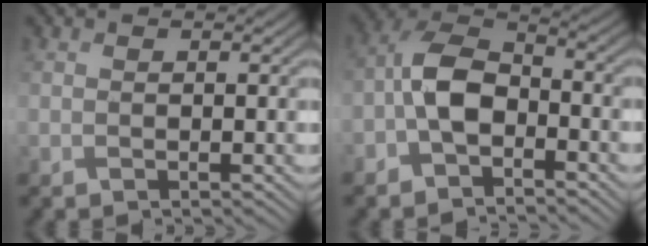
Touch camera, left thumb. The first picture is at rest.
{"total": 6.4, "force": [-2.7, 3.5, 4.6], "torque": [-0.091, 0.016, -0.069]}